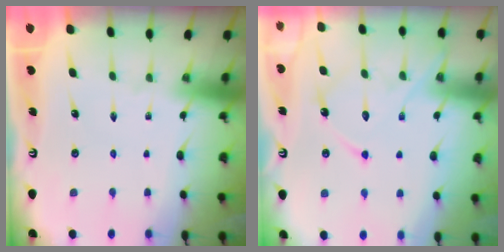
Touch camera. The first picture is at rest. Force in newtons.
{"total": 13.6, "press": 13.5, "slide": 1.2}